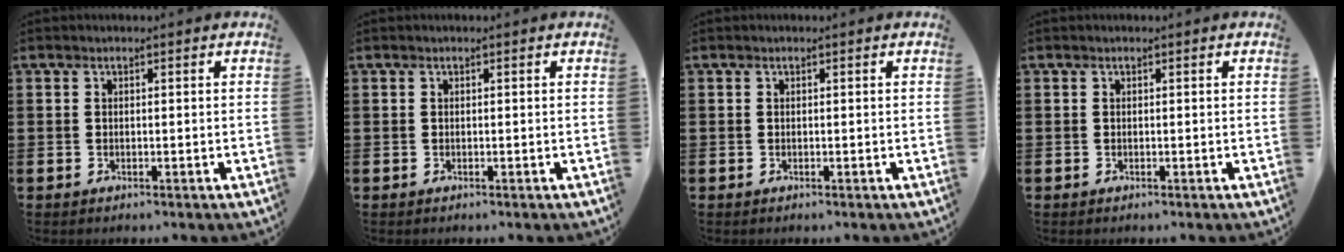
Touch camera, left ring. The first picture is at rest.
{"total": 0.0}
{"total": 0.0}
{"total": 0.0}